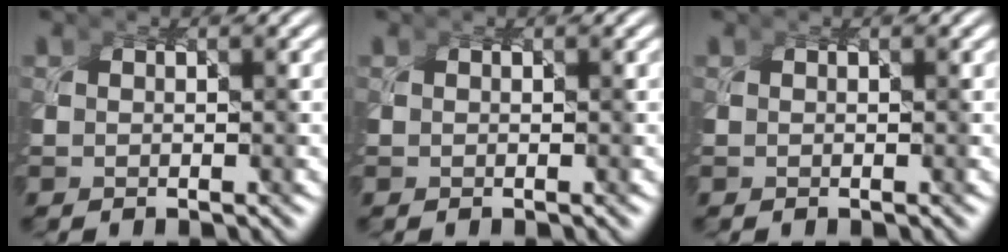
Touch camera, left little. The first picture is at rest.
{"total": 0.0}
{"total": 0.0}